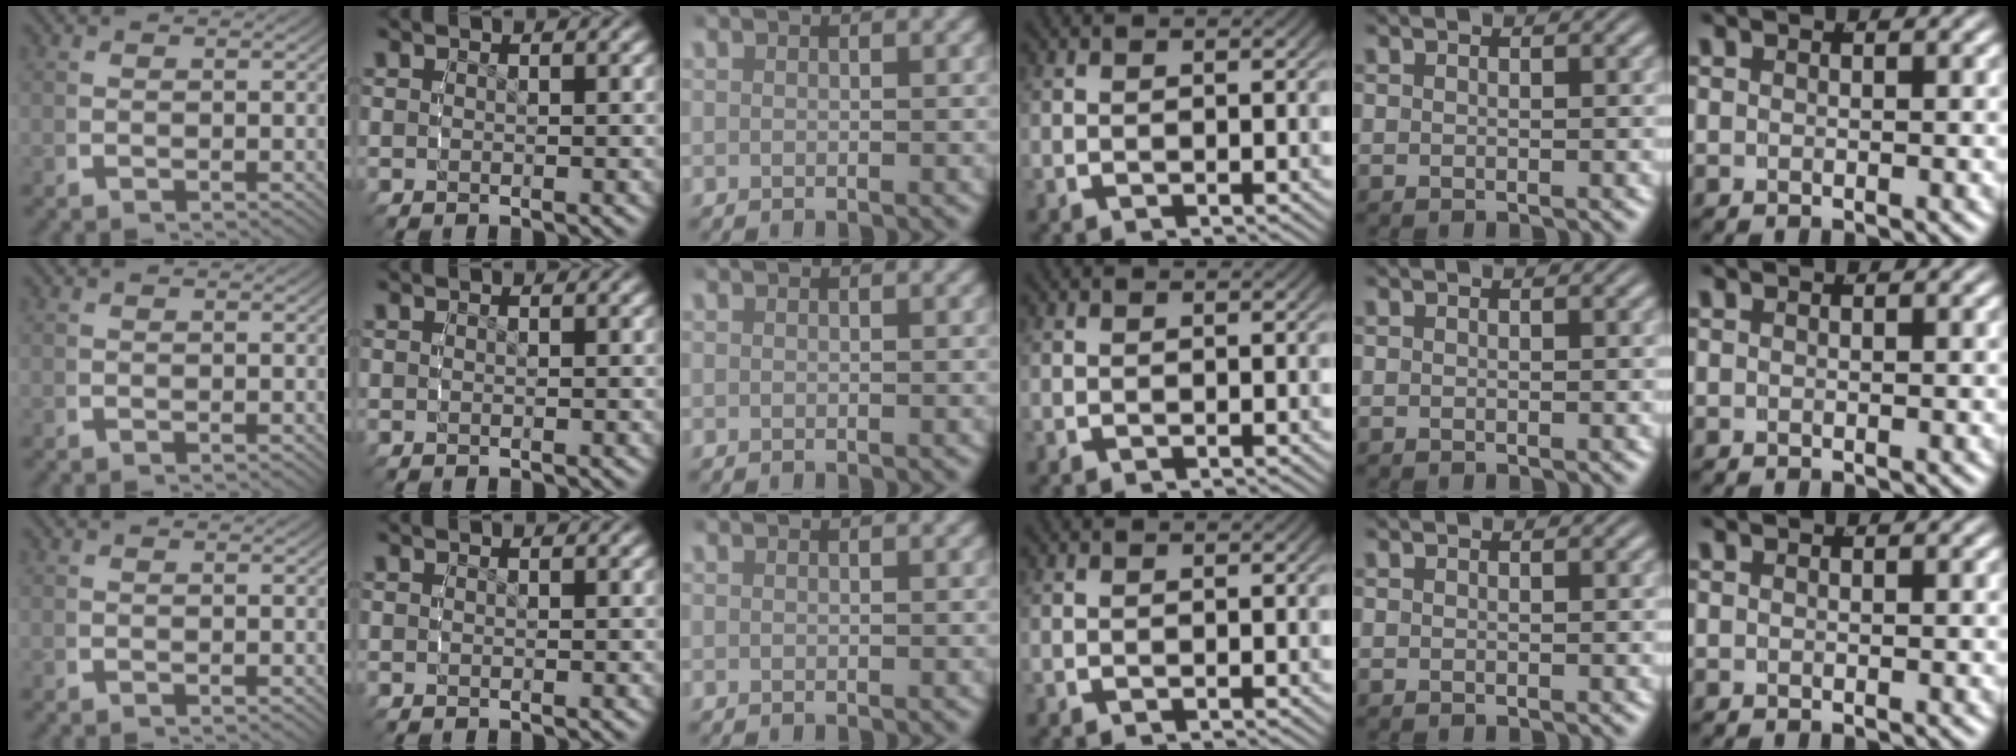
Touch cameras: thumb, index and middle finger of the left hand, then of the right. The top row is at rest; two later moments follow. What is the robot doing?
{"motion": "reach", "object": "paper plate"}